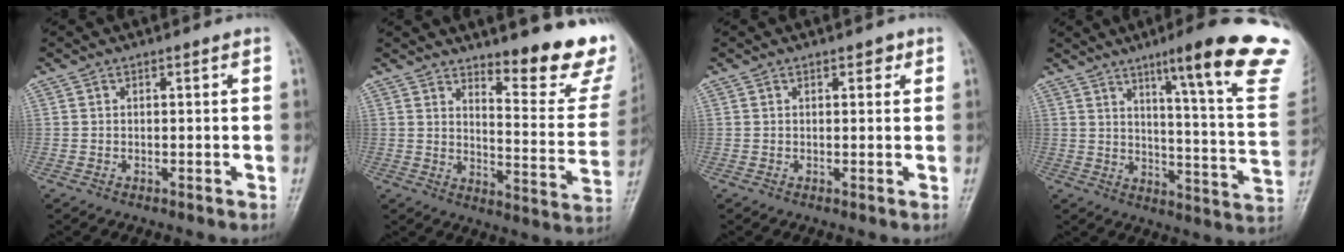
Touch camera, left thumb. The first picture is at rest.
{"total": 15.7, "force": [11.9, 3.7, 9.6], "torque": [-0.086, -0.108, 0.157]}
{"total": 1.8, "force": [1.0, 1.0, 1.1], "torque": [0.000, -0.001, 0.010]}
{"total": 22.9, "force": [14.3, 2.2, 17.8], "torque": [-0.217, -0.073, 0.188]}